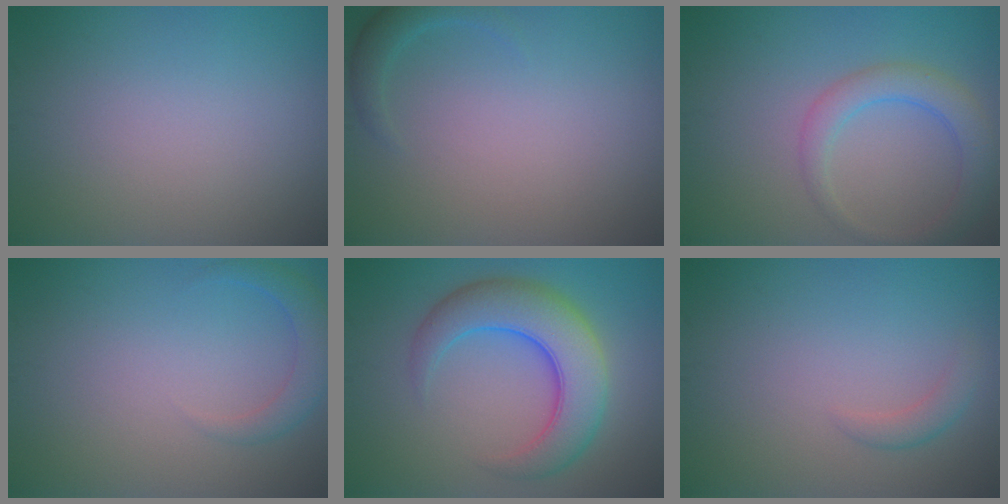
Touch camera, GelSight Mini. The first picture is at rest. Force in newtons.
{"total": 1.5, "press": 1.5, "slide": 0.0}
{"total": 3.5, "press": 3.5, "slide": 0.1}
{"total": 2.3, "press": 2.3, "slide": 0.2}
{"total": 7.5, "press": 7.5, "slide": 0.1}
{"total": 1.4, "press": 1.4, "slide": 0.1}